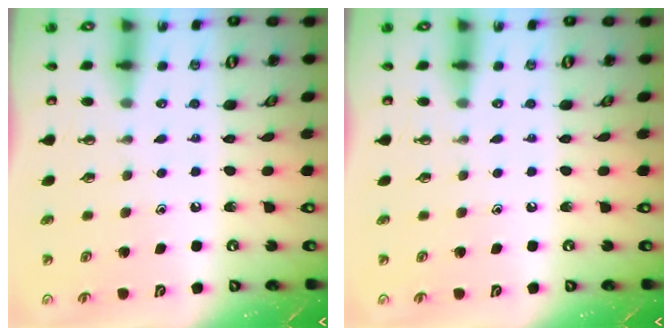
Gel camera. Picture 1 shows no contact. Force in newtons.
{"total": 0.0}